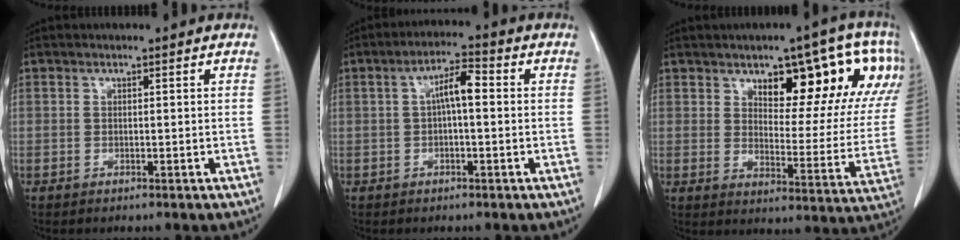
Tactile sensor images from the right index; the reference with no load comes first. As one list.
[{"total": 4.9, "force": [0.4, 1.2, 4.7], "torque": [-0.084, 0.018, 0.004]}, {"total": 18.4, "force": [9.8, 7.2, 13.8], "torque": [-0.161, 0.003, 0.132]}]